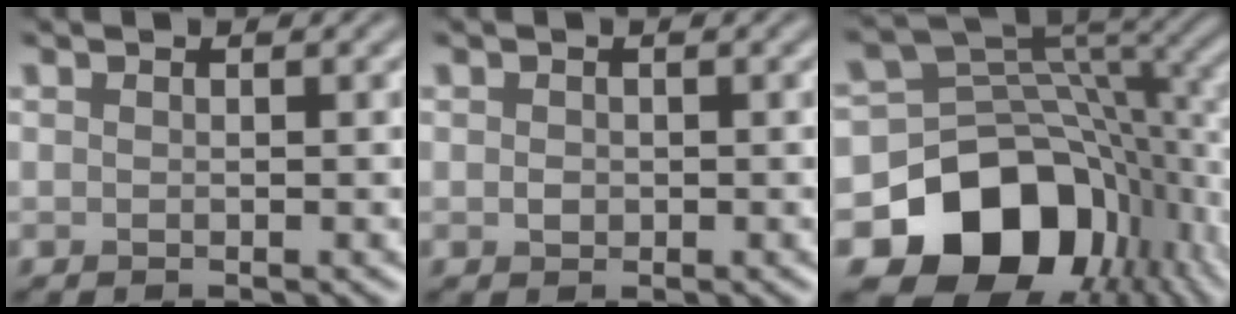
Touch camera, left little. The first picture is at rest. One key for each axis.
{"total": 0.7, "fx": 0.0, "fy": 0.6, "fz": 0.4, "tx": -0.006, "ty": -0.003, "tz": -0.002}
{"total": 14.2, "fx": -6.0, "fy": 10.5, "fz": 7.5, "tx": -0.137, "ty": -0.014, "tz": -0.104}